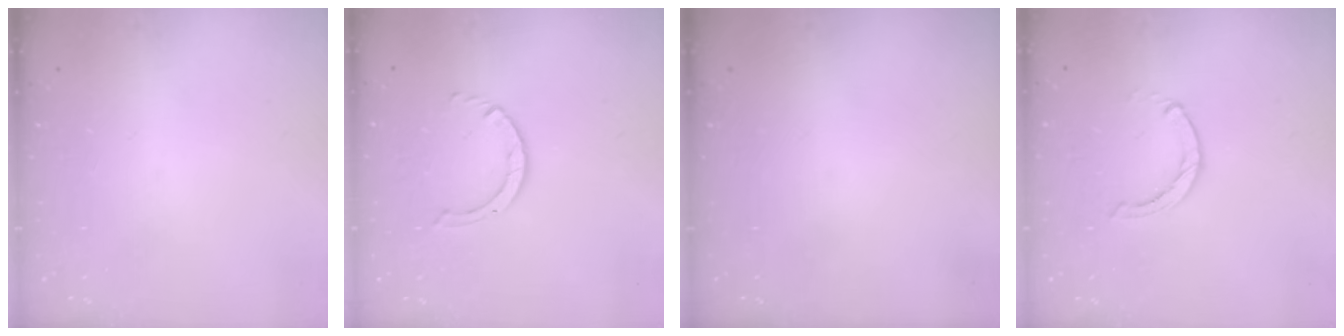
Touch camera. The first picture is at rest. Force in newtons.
{"total": 1.4, "press": 1.4, "slide": 0.2}
{"total": 0.0}
{"total": 0.6, "press": 0.6, "slide": 0.2}